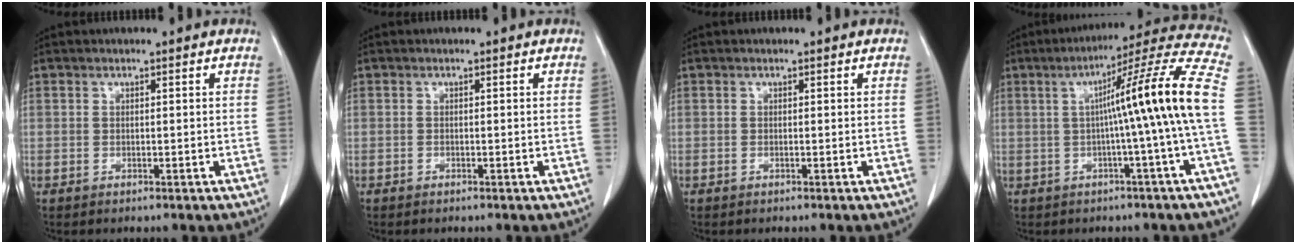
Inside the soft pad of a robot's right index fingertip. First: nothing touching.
{"total": 0.0}
{"total": 0.0}
{"total": 14.9, "force": [-0.2, -2.3, 14.7], "torque": [-0.198, 0.023, -0.006]}